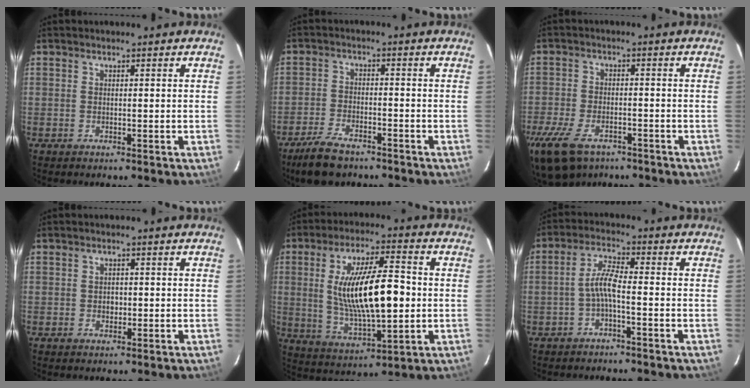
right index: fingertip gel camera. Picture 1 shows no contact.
{"total": 8.3, "force": [-6.5, 3.2, 4.1], "torque": [-0.113, -0.009, -0.119]}
{"total": 12.9, "force": [-8.8, 6.6, 6.8], "torque": [-0.177, -0.030, -0.158]}
{"total": 1.5, "force": [-0.2, 1.4, 0.6], "torque": [-0.010, 0.003, -0.002]}
{"total": 17.3, "force": [0.4, 5.4, 16.4], "torque": [-0.295, 0.000, 0.021]}
{"total": 4.2, "force": [-1.7, 0.5, 3.8], "torque": [-0.085, 0.012, -0.034]}